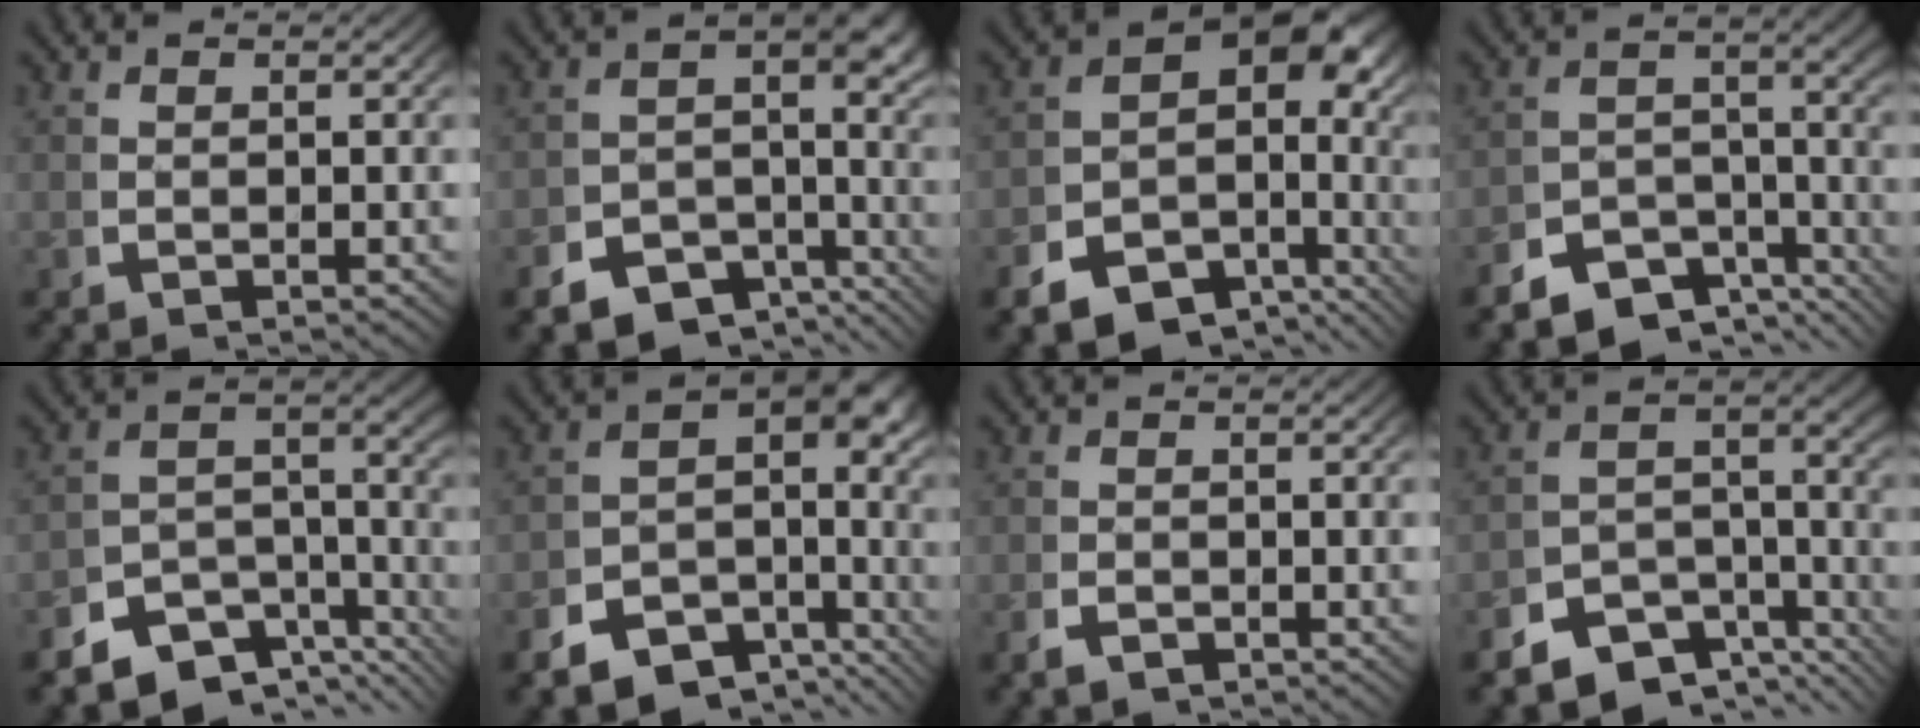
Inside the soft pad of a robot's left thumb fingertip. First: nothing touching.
{"total": 9.8, "force": [-4.6, 6.9, 5.4], "torque": [-0.063, -0.029, -0.076]}
{"total": 13.1, "force": [-2.0, 9.2, 9.1], "torque": [-0.129, -0.009, -0.042]}
{"total": 7.1, "force": [-4.9, 3.8, 3.4], "torque": [-0.042, -0.018, -0.084]}
{"total": 8.2, "force": [-4.7, 4.7, 4.8], "torque": [-0.072, -0.022, -0.074]}
{"total": 10.5, "force": [-3.2, 6.9, 7.2], "torque": [-0.102, -0.017, -0.057]}
{"total": 1.5, "force": [-1.2, 0.8, 0.4], "torque": [-0.013, -0.008, -0.020]}
{"total": 7.6, "force": [-4.9, 4.3, 4.0], "torque": [-0.052, -0.021, -0.081]}